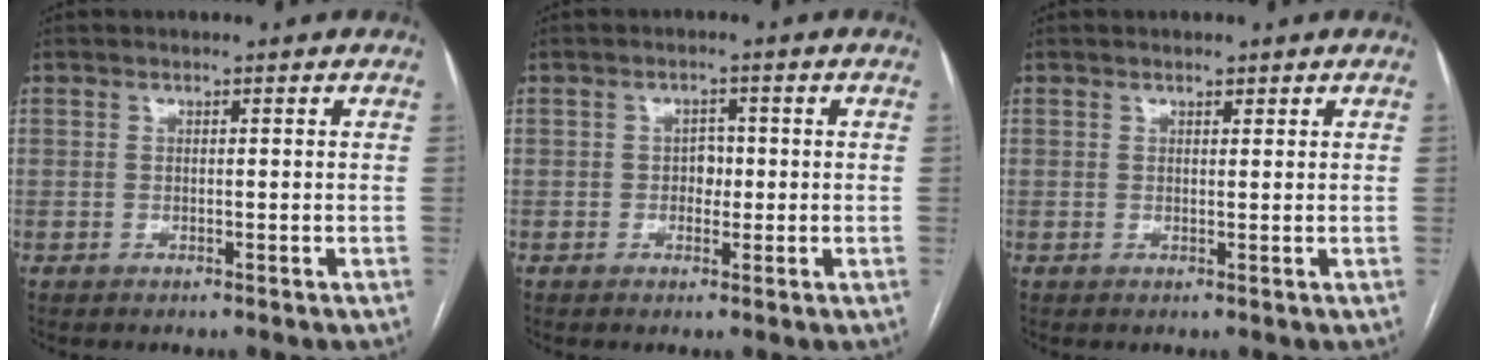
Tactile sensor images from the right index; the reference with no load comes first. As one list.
[{"total": 2.2, "force": [-0.2, 1.6, 1.5], "torque": [-0.015, 0.006, -0.004]}, {"total": 0.9, "force": [0.7, 0.4, 0.4], "torque": [-0.009, -0.001, 0.009]}]